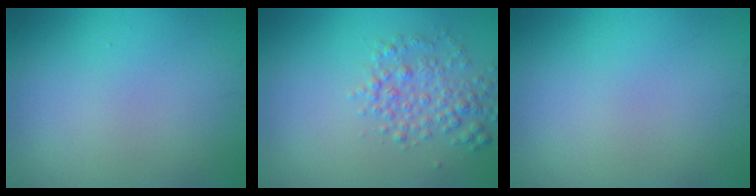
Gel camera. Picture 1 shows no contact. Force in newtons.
{"total": 2.9, "press": 2.9, "slide": 0.1}
{"total": 0.0}